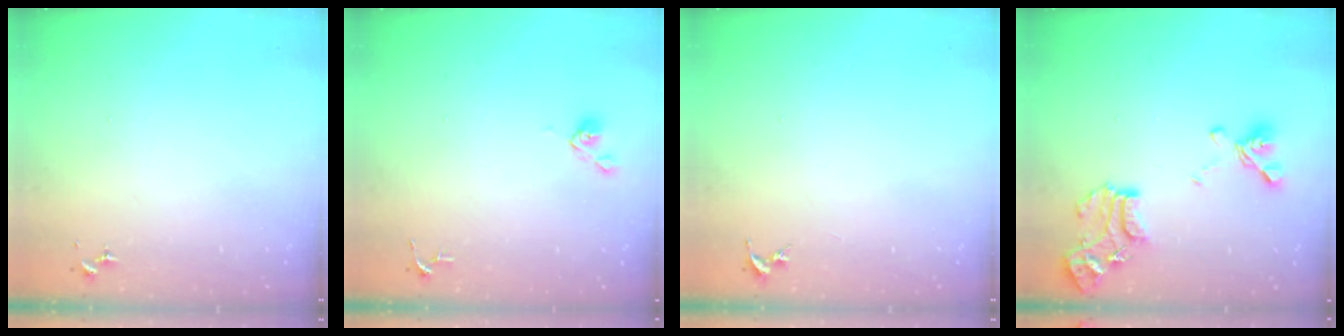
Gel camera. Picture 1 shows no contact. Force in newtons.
{"total": 4.8, "press": 4.8, "slide": 0.6}
{"total": 0.0}
{"total": 16.4, "press": 16.4, "slide": 1.4}